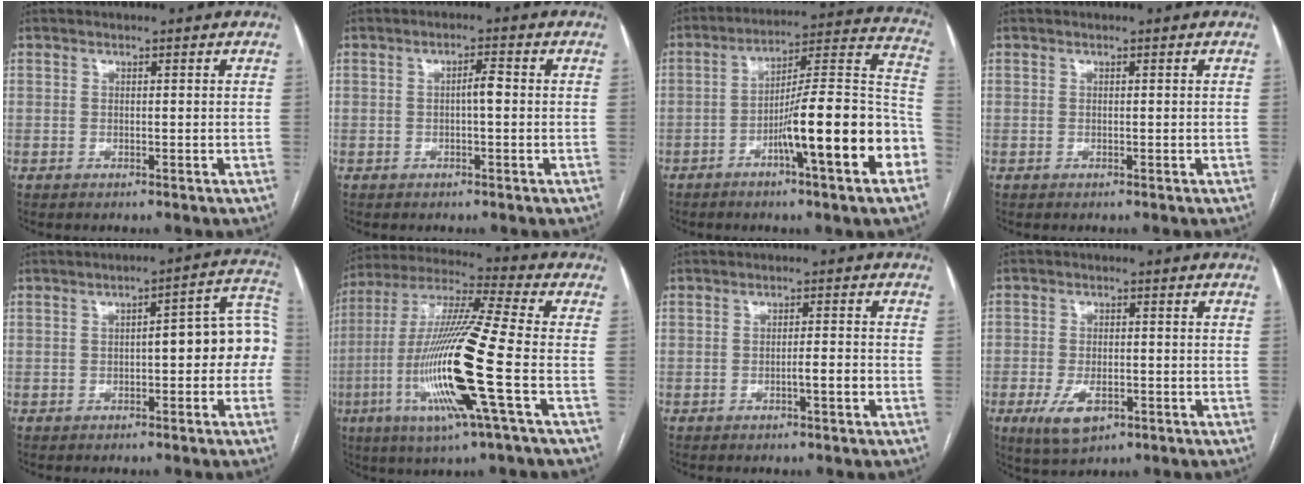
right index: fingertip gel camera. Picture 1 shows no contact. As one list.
[{"total": 2.3, "force": [-0.2, 0.4, 2.2], "torque": [-0.036, 0.005, -0.004]}, {"total": 18.1, "force": [-6.7, 1.1, 16.8], "torque": [-0.214, 0.020, -0.099]}, {"total": 0.0}, {"total": 10.2, "force": [-0.6, 2.7, 9.8], "torque": [-0.120, 0.047, -0.008]}, {"total": 19.3, "force": [-5.2, -0.2, 18.5], "torque": [-0.384, -0.019, -0.107]}, {"total": 2.3, "force": [-1.0, 0.1, 2.0], "torque": [-0.030, 0.001, -0.017]}, {"total": 6.2, "force": [-2.8, 3.2, 4.6], "torque": [-0.089, -0.007, -0.039]}]